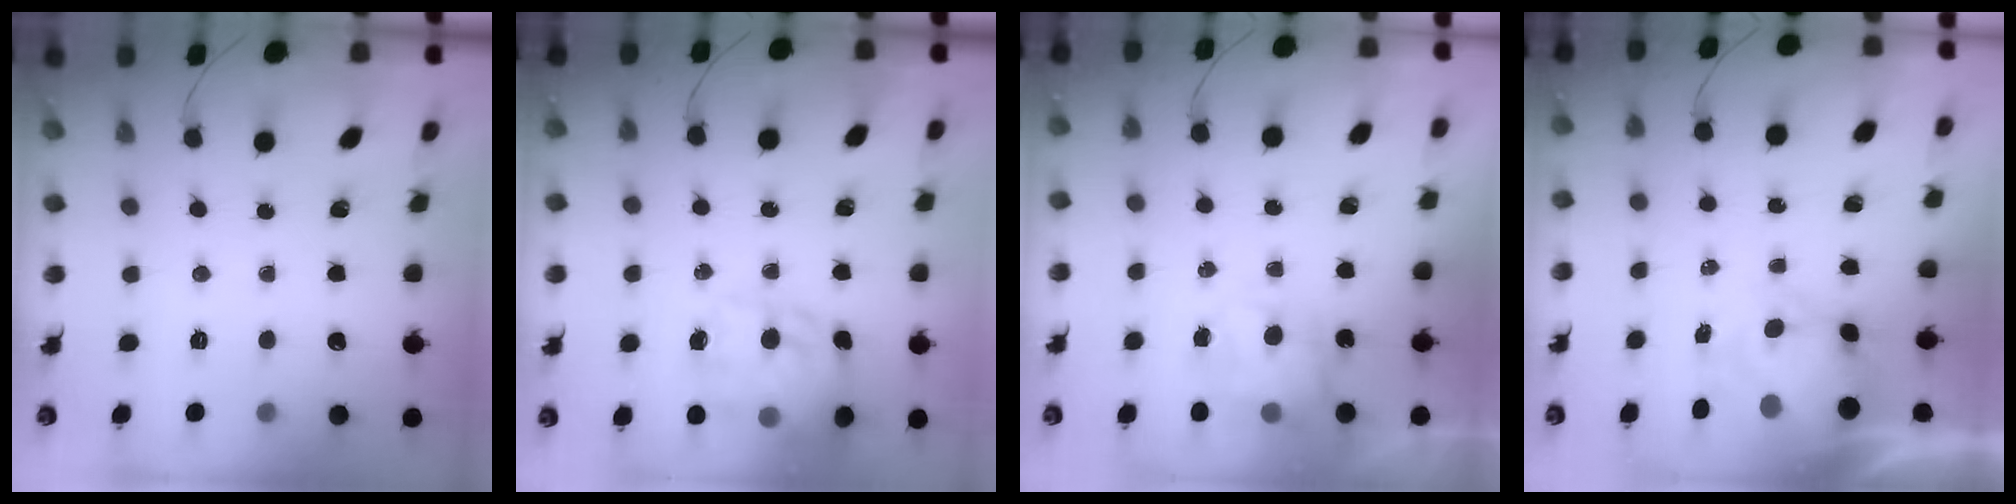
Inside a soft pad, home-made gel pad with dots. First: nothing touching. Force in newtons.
{"total": 16.8, "press": 16.4, "slide": 3.7}
{"total": 8.5, "press": 8.4, "slide": 1.0}
{"total": 9.2, "press": 9.0, "slide": 2.1}